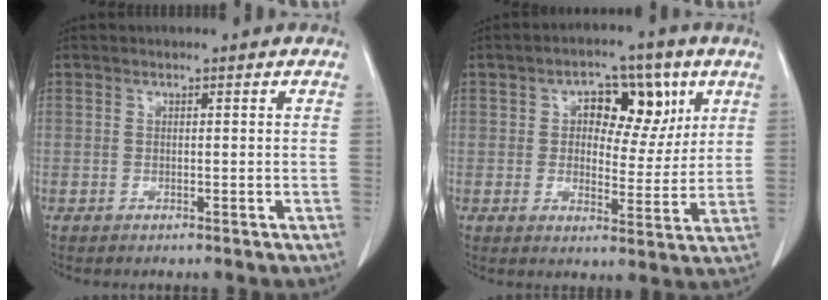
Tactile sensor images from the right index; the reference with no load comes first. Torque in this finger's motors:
{"motor_torque": [0.18, 0.17, 0.38, 0.07]}